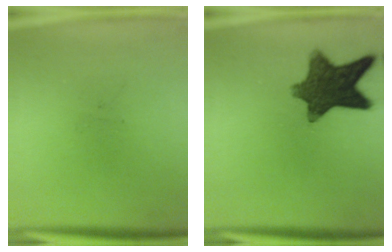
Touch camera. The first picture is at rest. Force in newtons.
{"total": 11.6}